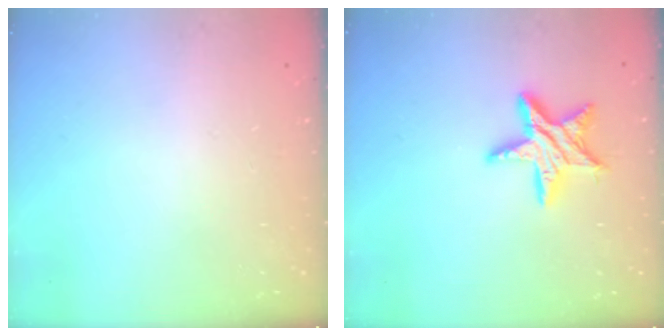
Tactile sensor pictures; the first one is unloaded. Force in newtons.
{"total": 12.9, "press": 12.8, "slide": 1.0}